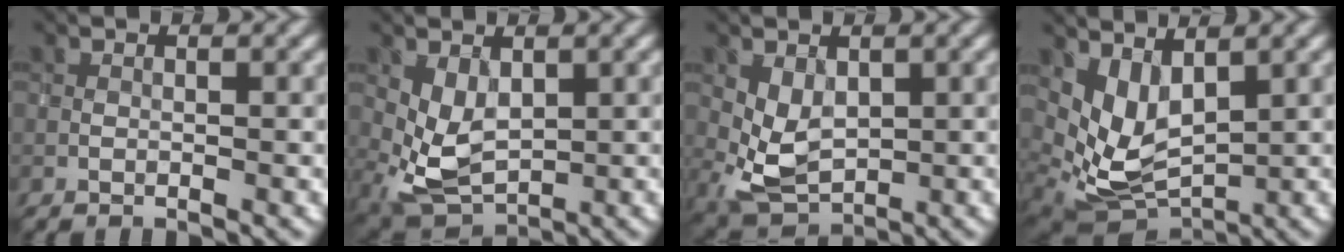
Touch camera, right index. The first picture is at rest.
{"total": 3.9, "force": [0.9, 2.5, 2.9], "torque": [-0.068, -0.009, 0.027]}
{"total": 3.6, "force": [0.8, 2.4, 2.5], "torque": [-0.053, -0.006, 0.024]}
{"total": 5.0, "force": [2.4, 2.7, 3.5], "torque": [-0.082, -0.021, 0.054]}